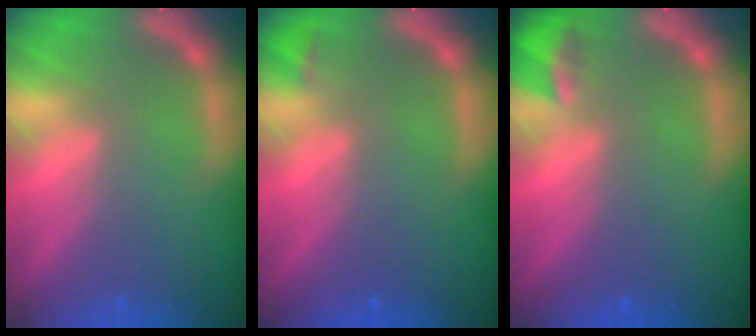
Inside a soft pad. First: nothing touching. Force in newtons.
{"total": 0.9}
{"total": 2.4}